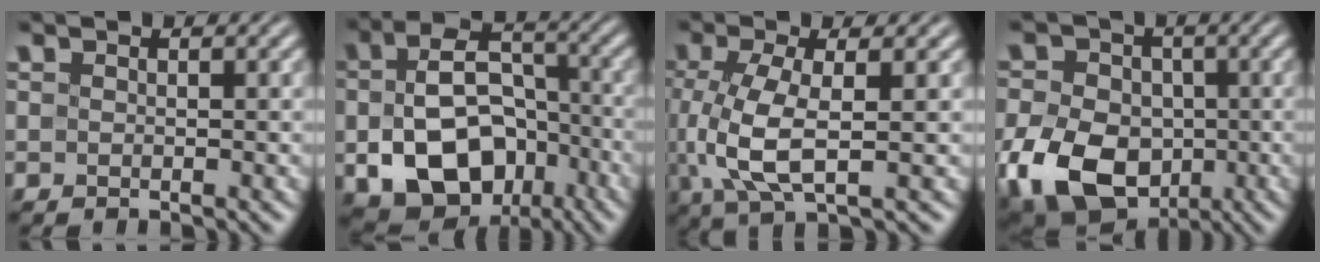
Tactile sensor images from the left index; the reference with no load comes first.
{"total": 12.5, "force": [-3.3, 8.7, 8.4], "torque": [-0.133, -0.026, -0.043]}
{"total": 5.8, "force": [-0.2, 2.0, 5.4], "torque": [-0.122, -0.006, -0.002]}
{"total": 12.0, "force": [-3.5, 8.6, 7.5], "torque": [-0.157, -0.024, -0.072]}